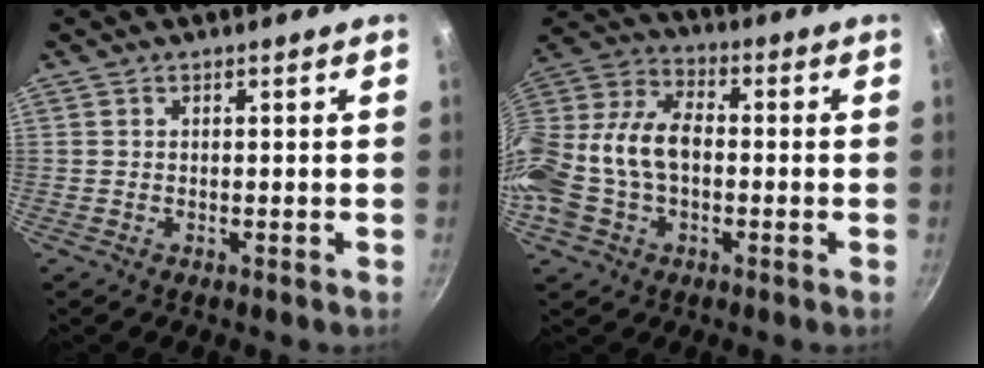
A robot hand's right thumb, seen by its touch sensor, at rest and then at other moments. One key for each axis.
{"total": 18.1, "fx": -1.9, "fy": 12.4, "fz": 13.0, "tx": -0.257, "ty": 0.050, "tz": -0.046}